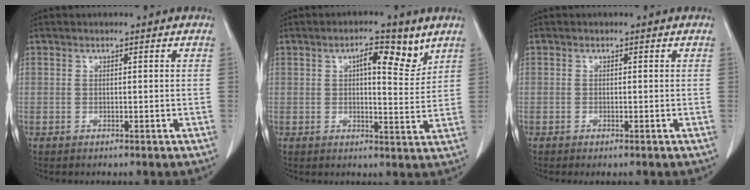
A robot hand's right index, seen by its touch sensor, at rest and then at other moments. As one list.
[{"total": 6.6, "force": [3.5, 2.1, 5.2], "torque": [-0.074, 0.002, 0.048]}, {"total": 0.7, "force": [-0.5, 0.1, 0.5], "torque": [-0.010, -0.002, -0.006]}]